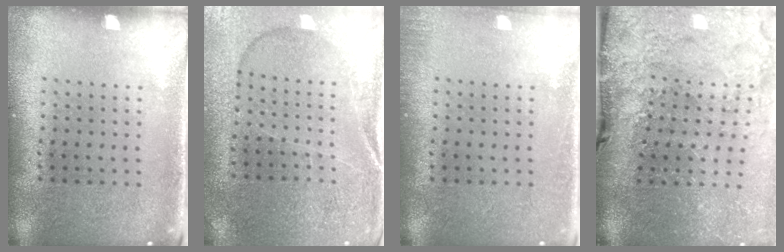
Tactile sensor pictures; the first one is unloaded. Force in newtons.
{"total": 1.3, "press": 1.2, "slide": 0.3}
{"total": 1.1, "press": 1.1, "slide": 0.2}
{"total": 4.5, "press": 3.5, "slide": 2.8}